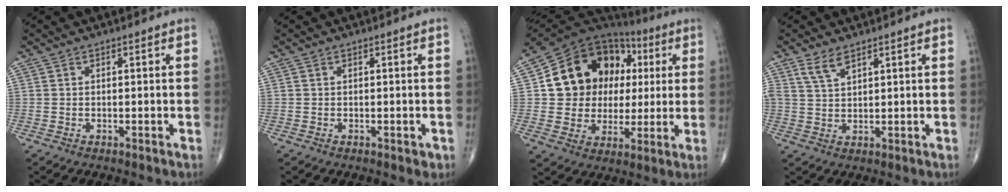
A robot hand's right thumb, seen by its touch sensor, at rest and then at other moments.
{"total": 0.9, "force": [-0.2, 0.6, 0.7], "torque": [-0.007, -0.002, -0.001]}
{"total": 20.1, "force": [4.0, 16.1, 11.4], "torque": [-0.140, 0.032, 0.077]}
{"total": 3.6, "force": [2.6, 1.3, 2.2], "torque": [-0.044, -0.008, 0.057]}